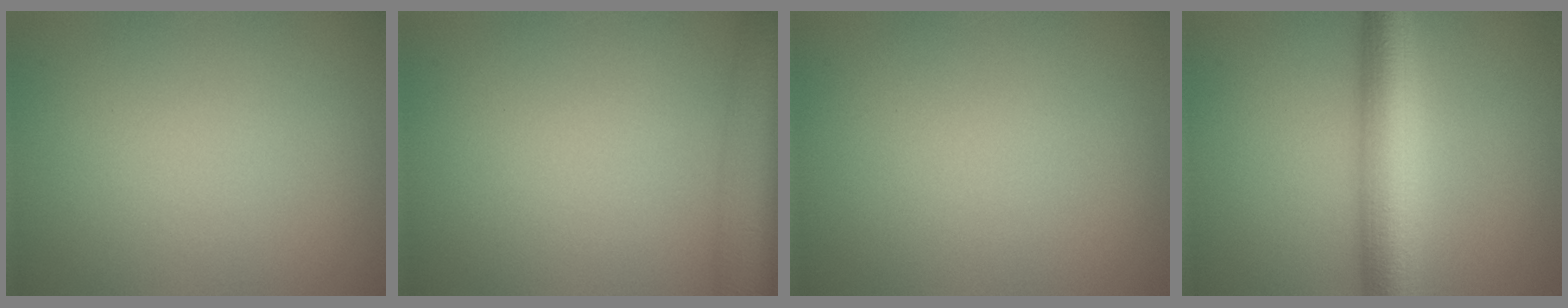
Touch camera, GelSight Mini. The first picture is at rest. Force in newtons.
{"total": 6.1, "press": 6.1, "slide": 0.3}
{"total": 0.0}
{"total": 7.0, "press": 7.0, "slide": 0.1}